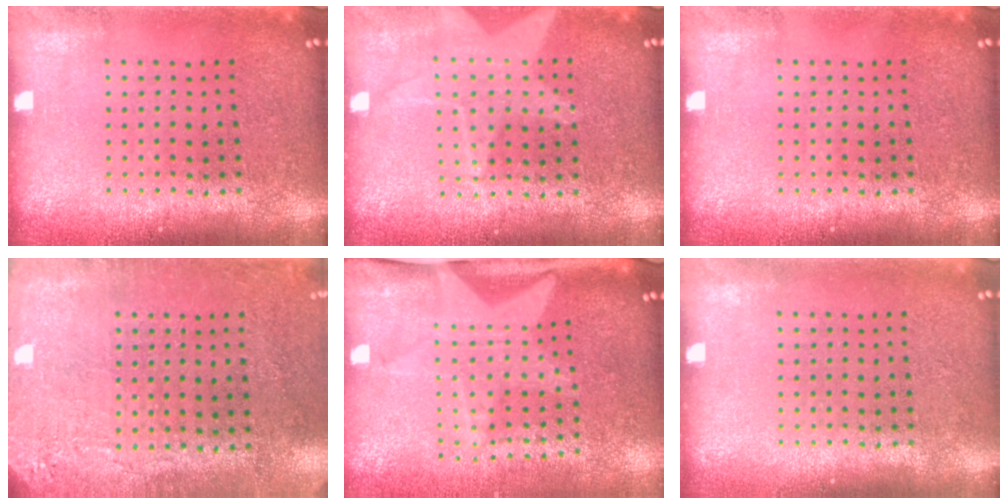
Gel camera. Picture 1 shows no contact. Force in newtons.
{"total": 0.5, "press": 0.5, "slide": 0.0}
{"total": 0.0}
{"total": 2.8, "press": 2.4, "slide": 1.6}
{"total": 1.9, "press": 1.6, "slide": 1.0}
{"total": 0.0}